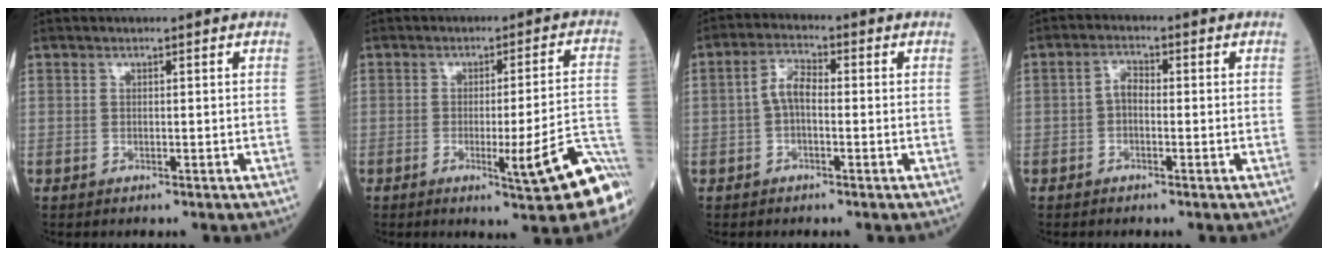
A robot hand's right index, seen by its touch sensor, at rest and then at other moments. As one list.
[{"total": 10.7, "force": [-5.4, -0.2, 9.3], "torque": [-0.100, 0.002, -0.067]}, {"total": 3.9, "force": [-0.5, 1.7, 3.5], "torque": [-0.065, 0.011, -0.013]}, {"total": 2.2, "force": [-0.5, 1.2, 1.8], "torque": [-0.026, 0.006, -0.012]}]